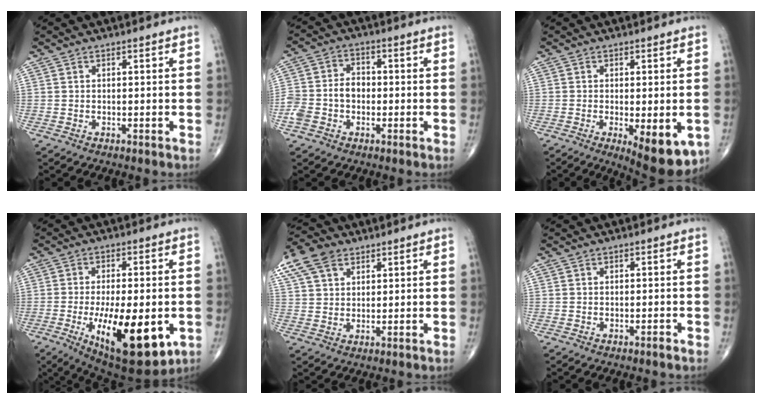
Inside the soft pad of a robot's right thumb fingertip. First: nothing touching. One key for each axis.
{"total": 7.4, "fx": -1.5, "fy": 5.6, "fz": 4.6, "tx": -0.083, "ty": 0.031, "tz": -0.034}
{"total": 10.8, "fx": -3.8, "fy": 3.8, "fz": 9.4, "tx": -0.123, "ty": -0.016, "tz": -0.047}
{"total": 19.2, "fx": -5.2, "fy": 7.4, "fz": 17.0, "tx": -0.256, "ty": -0.017, "tz": -0.060}
{"total": 10.8, "fx": 6.1, "fy": 6.9, "fz": 5.7, "tx": -0.119, "ty": 0.010, "tz": 0.119}
{"total": 0.5, "fx": -0.4, "fy": 0.1, "fz": 0.3, "tx": -0.007, "ty": 0.000, "tz": -0.007}